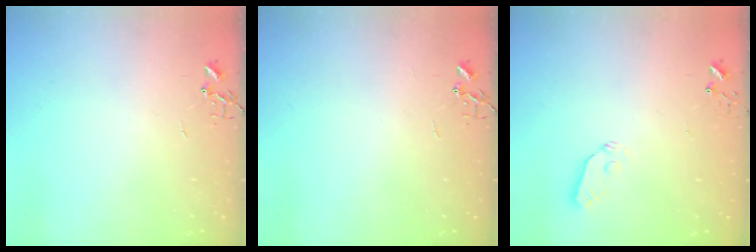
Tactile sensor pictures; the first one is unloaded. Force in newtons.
{"total": 0.0}
{"total": 3.9, "press": 3.8, "slide": 0.6}